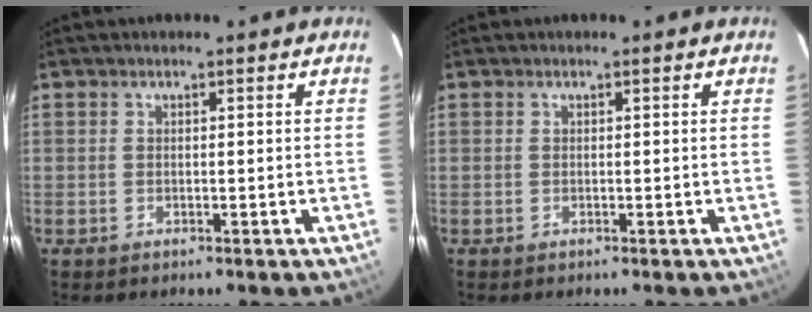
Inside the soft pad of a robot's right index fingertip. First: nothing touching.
{"total": 0.0}